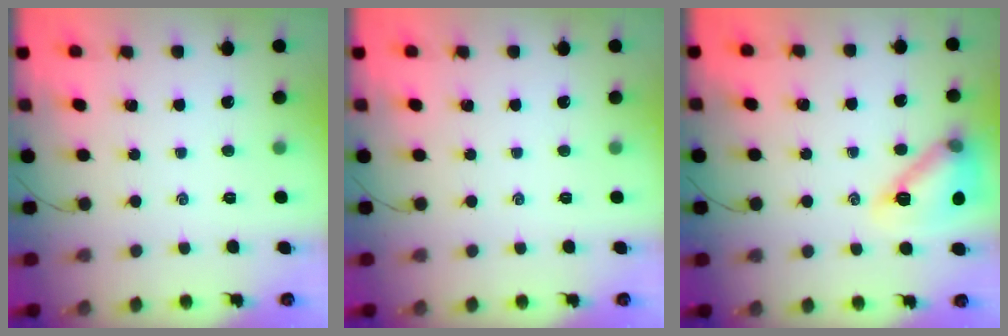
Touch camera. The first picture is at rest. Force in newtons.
{"total": 0.0}
{"total": 14.5, "press": 14.4, "slide": 1.7}